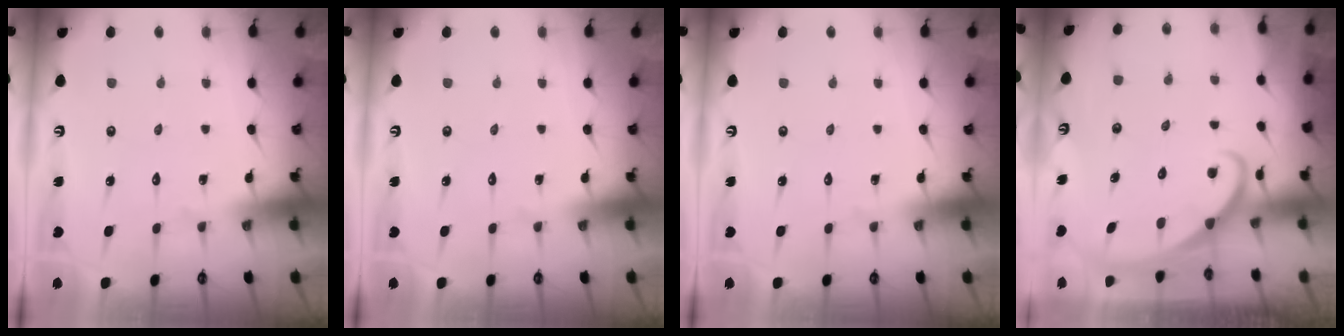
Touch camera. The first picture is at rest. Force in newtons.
{"total": 0.0}
{"total": 0.0}
{"total": 2.5, "press": 2.5, "slide": 0.3}